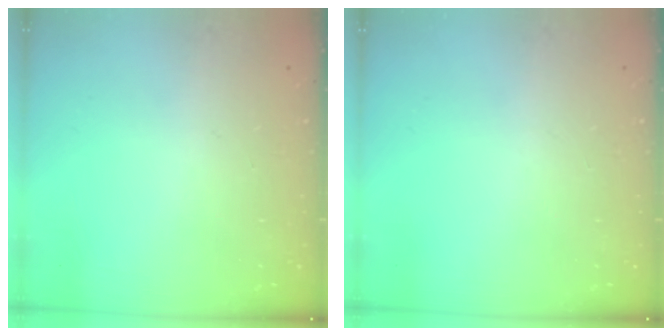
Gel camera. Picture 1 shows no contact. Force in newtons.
{"total": 0.0}